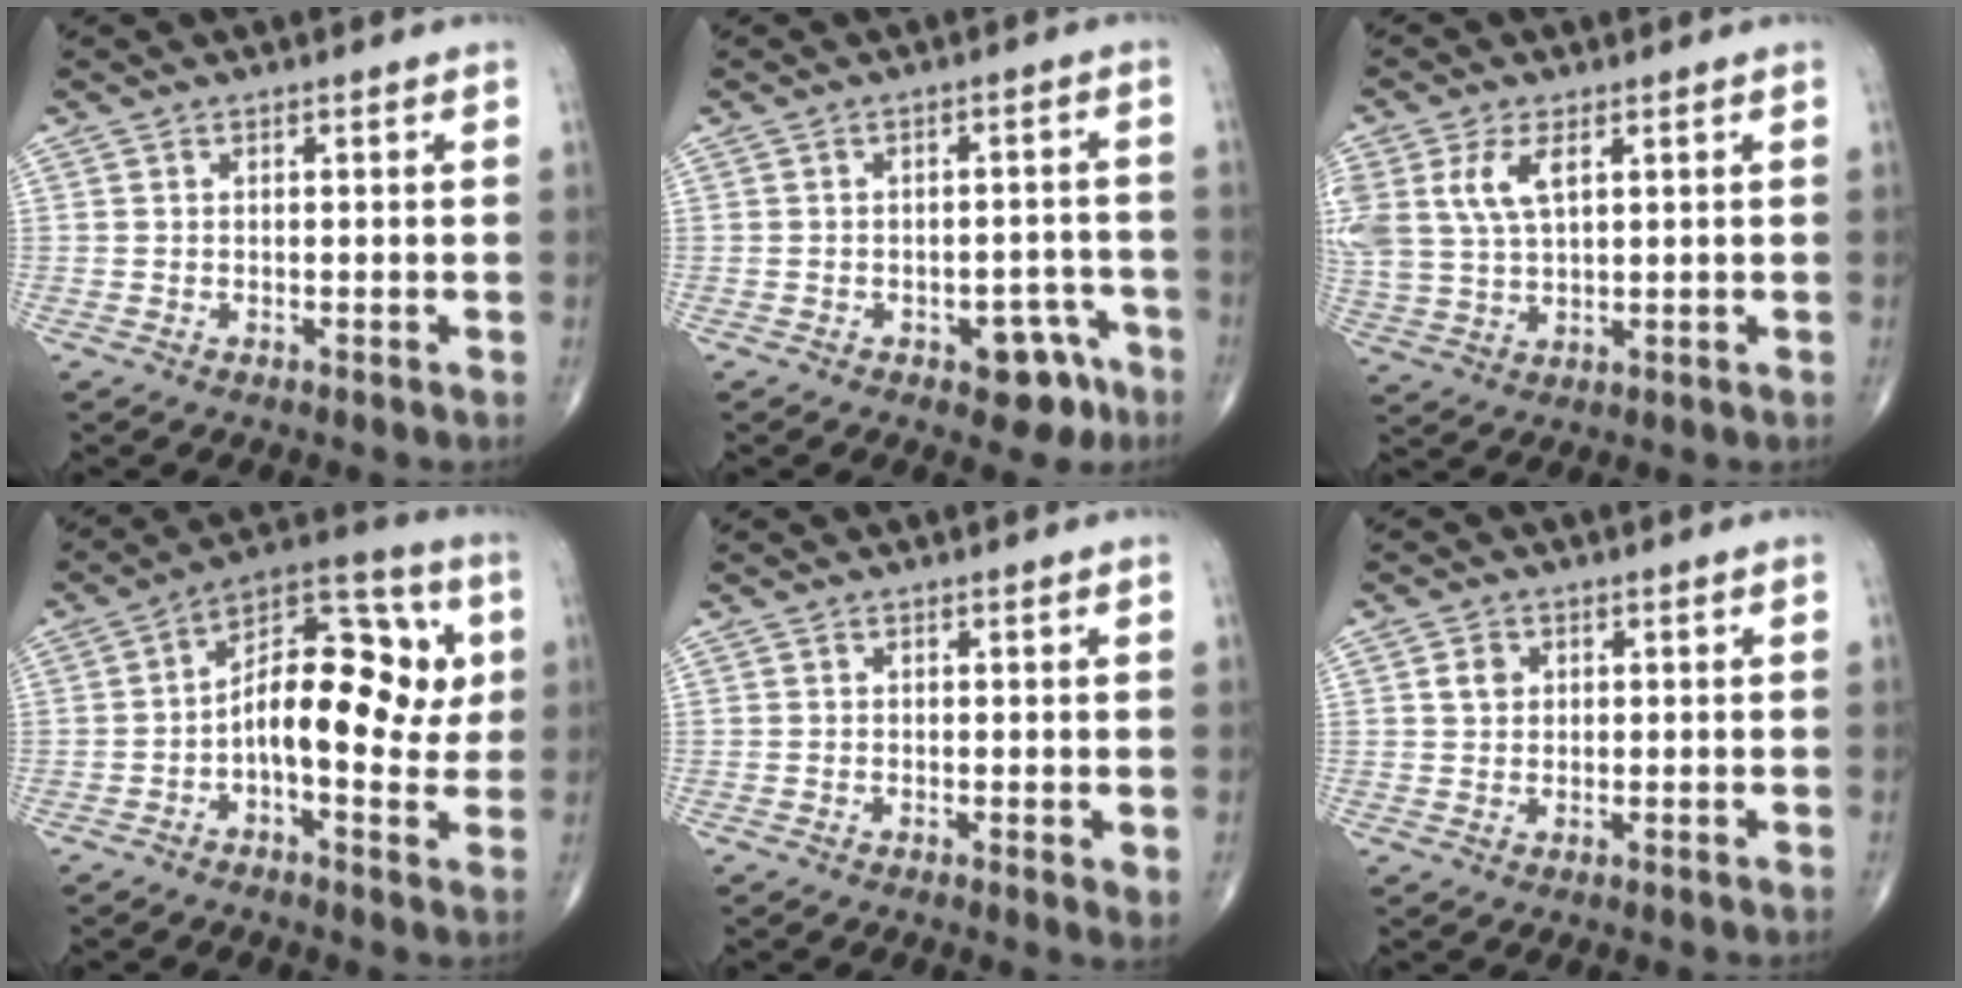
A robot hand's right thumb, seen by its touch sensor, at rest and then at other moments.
{"total": 6.5, "force": [-3.6, 3.6, 4.1], "torque": [-0.021, 0.033, -0.038]}
{"total": 9.6, "force": [3.5, 5.2, 7.3], "torque": [-0.166, 0.000, 0.078]}
{"total": 16.9, "force": [0.4, 8.6, 14.5], "torque": [-0.189, 0.036, -0.001]}
{"total": 1.8, "force": [0.0, 0.5, 1.7], "torque": [-0.025, -0.007, -0.004]}
{"total": 2.6, "force": [0.7, 2.2, 1.3], "torque": [-0.012, -0.001, 0.012]}